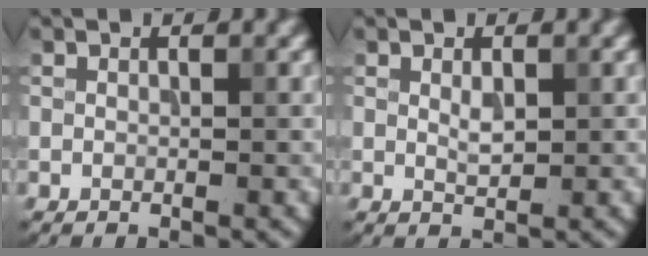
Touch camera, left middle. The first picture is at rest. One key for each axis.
{"total": 1.3, "fx": 0.4, "fy": 0.6, "fz": 1.1, "tx": -0.023, "ty": -0.001, "tz": 0.010}